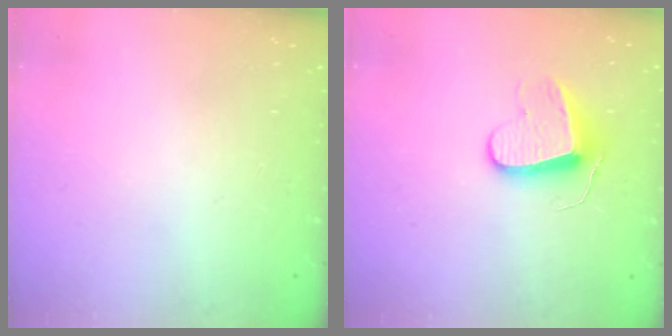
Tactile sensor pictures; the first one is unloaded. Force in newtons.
{"total": 9.4, "press": 9.4, "slide": 0.9}